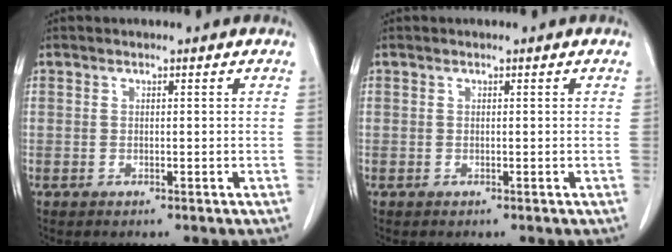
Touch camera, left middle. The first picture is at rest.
{"total": 0.0}